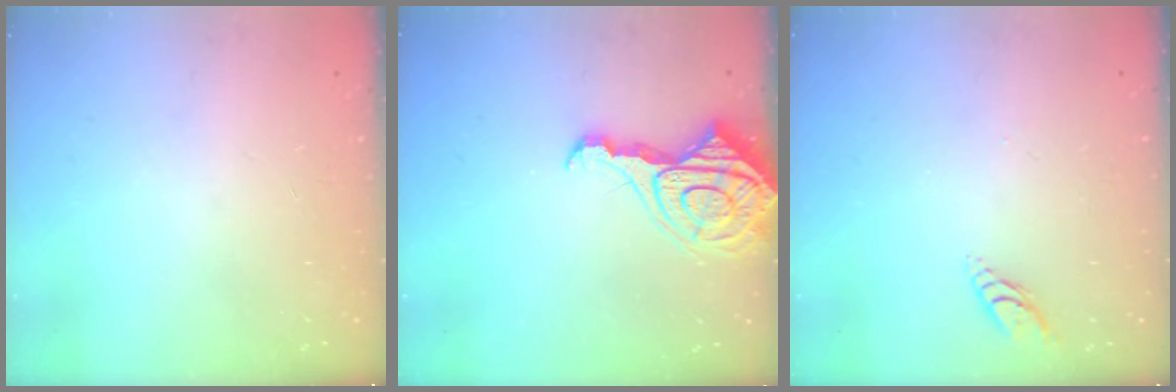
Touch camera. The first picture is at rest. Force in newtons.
{"total": 15.0, "press": 14.9, "slide": 1.7}
{"total": 4.0, "press": 4.0, "slide": 0.4}